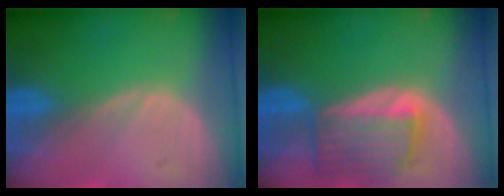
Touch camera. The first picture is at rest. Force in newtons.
{"total": 6.4, "press": 6.3, "slide": 1.3}